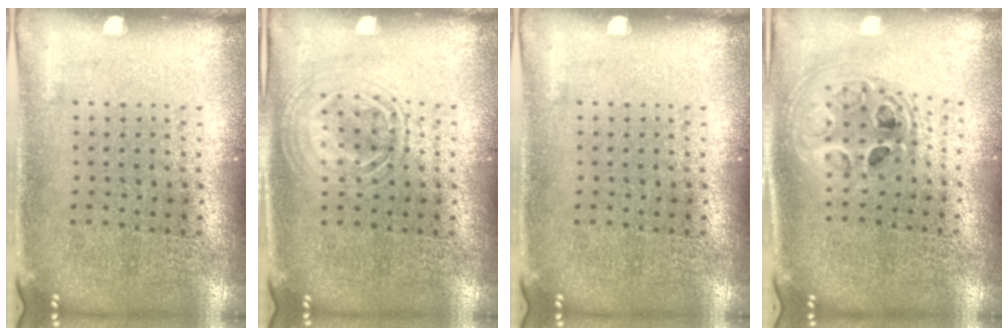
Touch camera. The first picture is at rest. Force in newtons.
{"total": 1.3, "press": 1.3, "slide": 0.2}
{"total": 0.0}
{"total": 2.0, "press": 1.6, "slide": 1.2}